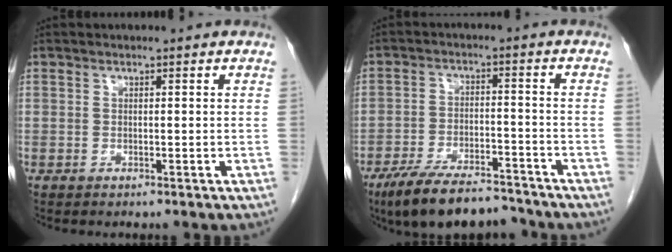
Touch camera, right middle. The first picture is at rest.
{"total": 11.7, "force": [-9.7, 3.2, 5.7], "torque": [-0.097, -0.007, -0.162]}